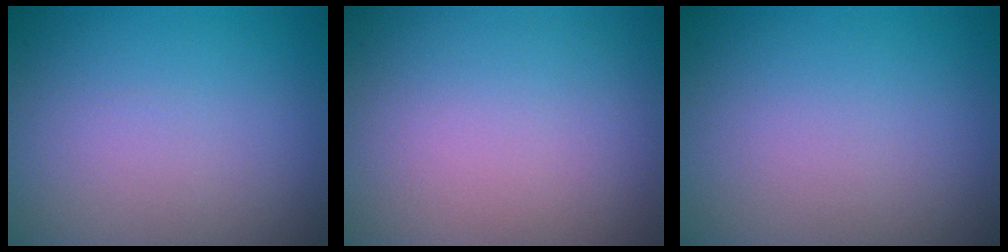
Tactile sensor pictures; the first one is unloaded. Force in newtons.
{"total": 0.0}
{"total": 0.0}